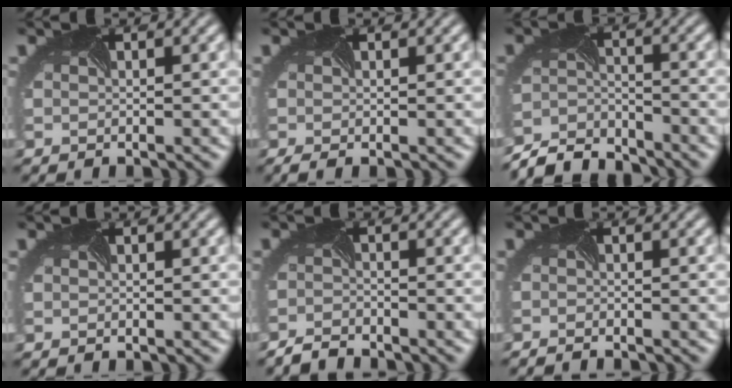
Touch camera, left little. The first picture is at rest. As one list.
[{"total": 1.1, "force": [-0.3, 0.3, 1.0], "torque": [-0.016, 0.002, -0.002]}, {"total": 5.8, "force": [-5.8, 0.4, 0.0], "torque": [-0.009, -0.007, -0.110]}, {"total": 0.0}, {"total": 2.7, "force": [-2.7, -0.3, -0.4], "torque": [-0.006, -0.005, -0.056]}, {"total": 2.0, "force": [-2.0, -0.3, -0.1], "torque": [-0.003, -0.010, -0.031]}]